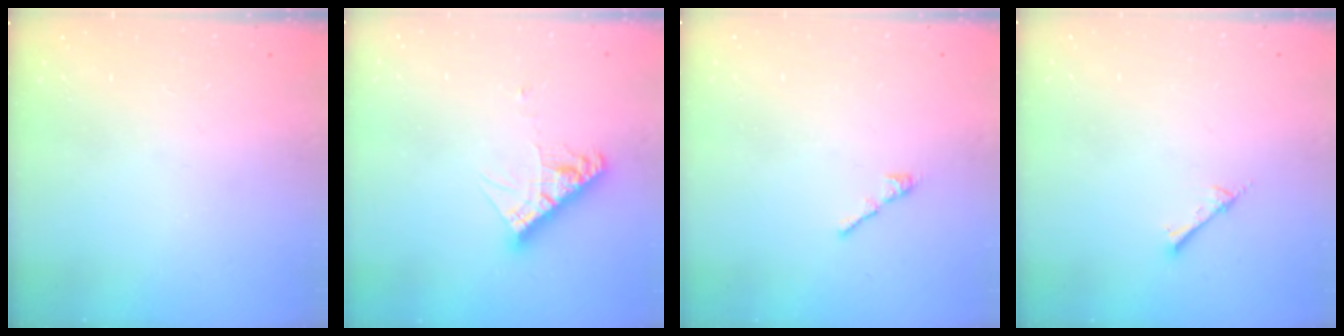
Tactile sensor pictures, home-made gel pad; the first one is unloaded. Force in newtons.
{"total": 9.5, "press": 9.4, "slide": 0.8}
{"total": 0.6, "press": 0.4, "slide": 0.4}
{"total": 1.5, "press": 1.4, "slide": 0.2}